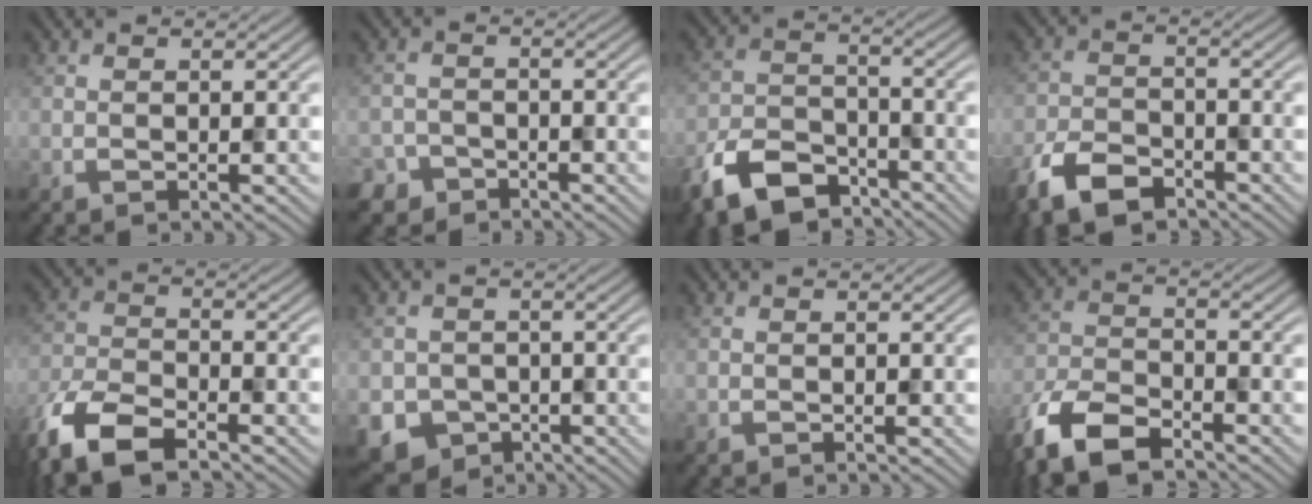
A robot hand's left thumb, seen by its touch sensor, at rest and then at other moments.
{"total": 3.4, "force": [-2.7, 2.0, -0.3], "torque": [0.014, 0.002, -0.050]}
{"total": 9.5, "force": [-7.1, 4.7, 4.3], "torque": [-0.089, -0.016, -0.139]}
{"total": 7.6, "force": [-5.7, 3.6, 3.5], "torque": [-0.066, -0.014, -0.117]}
{"total": 8.6, "force": [-6.2, 3.7, 4.8], "torque": [-0.103, -0.019, -0.129]}
{"total": 6.7, "force": [-3.1, 5.8, 1.4], "torque": [-0.037, -0.029, -0.049]}
{"total": 0.0}
{"total": 9.5, "force": [-7.2, 4.0, 4.7], "torque": [-0.100, -0.015, -0.149]}